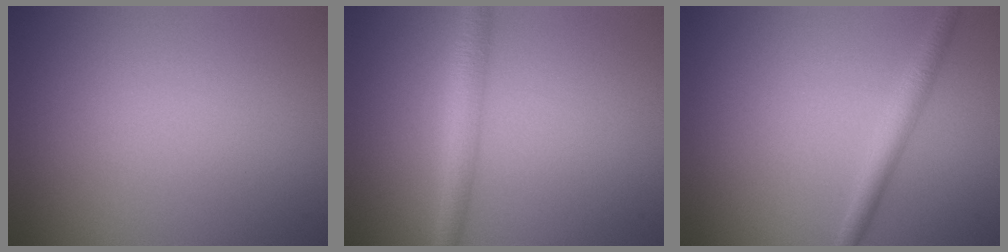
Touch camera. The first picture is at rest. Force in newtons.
{"total": 2.7, "press": 2.7, "slide": 0.1}
{"total": 2.2, "press": 2.2, "slide": 0.0}